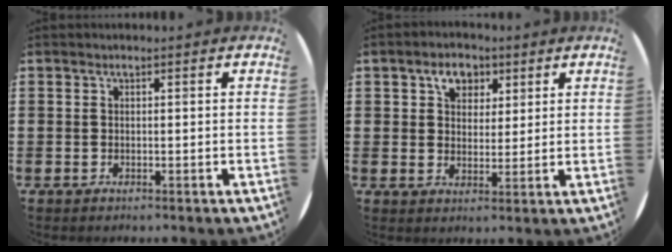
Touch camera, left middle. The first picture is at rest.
{"total": 4.4, "force": [2.5, 3.0, 1.9], "torque": [-0.025, 0.004, 0.040]}